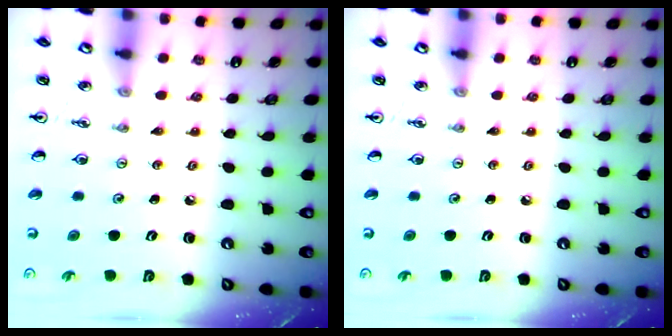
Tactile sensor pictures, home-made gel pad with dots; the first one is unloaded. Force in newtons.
{"total": 0.0}